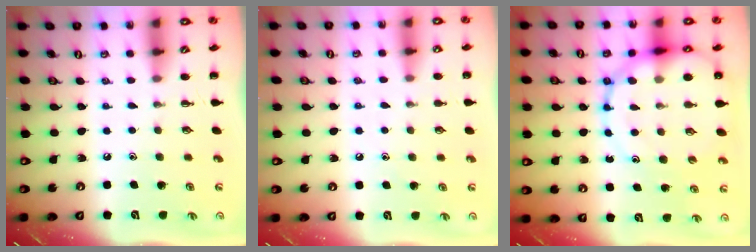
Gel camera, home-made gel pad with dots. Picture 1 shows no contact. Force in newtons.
{"total": 7.0, "press": 6.6, "slide": 2.3}
{"total": 17.9, "press": 17.6, "slide": 3.0}